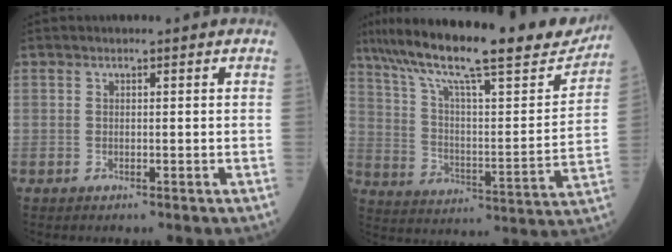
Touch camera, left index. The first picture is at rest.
{"total": 26.8, "force": [21.9, 4.1, 14.9], "torque": [-0.252, -0.006, 0.317]}